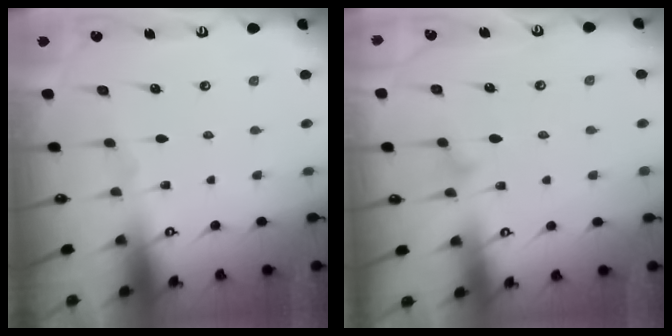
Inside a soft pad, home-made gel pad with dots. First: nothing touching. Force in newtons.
{"total": 6.9, "press": 6.9, "slide": 0.5}